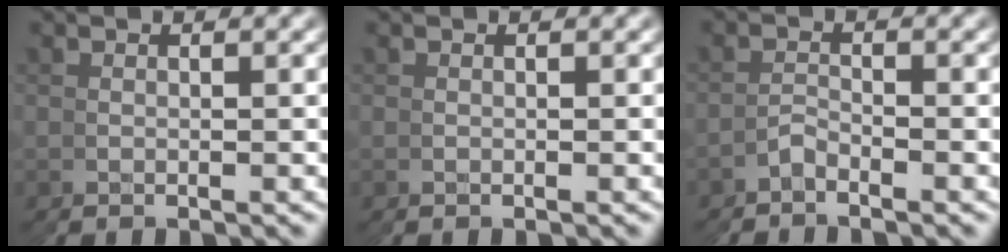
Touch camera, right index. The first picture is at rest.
{"total": 0.0}
{"total": 2.8, "force": [-2.0, -0.3, -2.0], "torque": [0.033, 0.001, -0.040]}